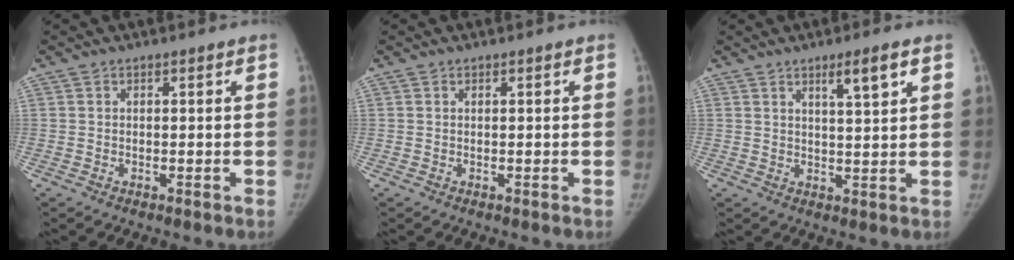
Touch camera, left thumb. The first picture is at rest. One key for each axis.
{"total": 0.0}
{"total": 5.1, "fx": 2.8, "fy": 0.5, "fz": 4.2, "tx": -0.066, "ty": -0.017, "tz": 0.048}